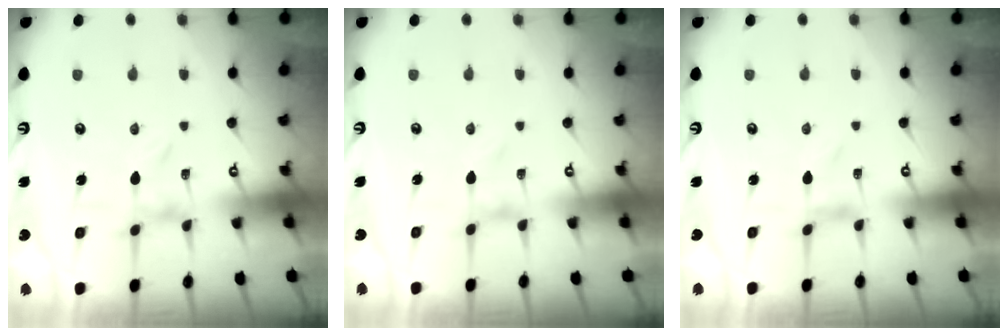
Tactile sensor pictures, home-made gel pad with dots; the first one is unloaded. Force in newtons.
{"total": 0.0}
{"total": 0.0}